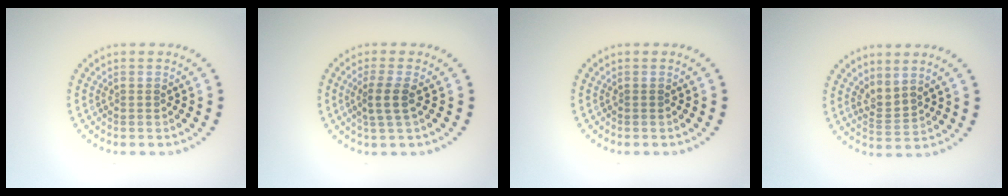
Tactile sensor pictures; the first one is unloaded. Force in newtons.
{"total": 2.2, "press": 1.8, "slide": 1.2}
{"total": 0.0}
{"total": 2.1, "press": 1.4, "slide": 1.6}